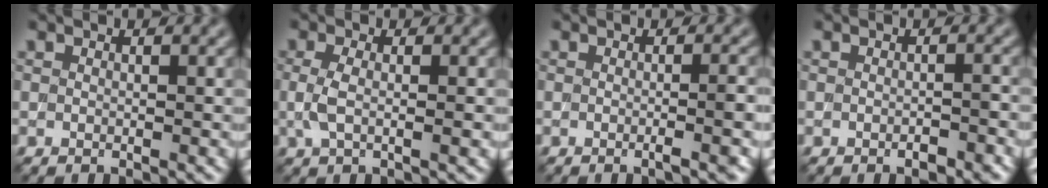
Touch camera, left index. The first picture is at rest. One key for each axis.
{"total": 2.2, "fx": -0.1, "fy": 0.8, "fz": 2.1, "tx": -0.049, "ty": -0.002, "tz": -0.004}
{"total": 3.4, "fx": -0.4, "fy": 1.3, "fz": 3.1, "tx": -0.010, "ty": 0.010, "tz": -0.011}
{"total": 1.3, "fx": -0.8, "fy": 0.3, "fz": 1.0, "tx": -0.013, "ty": 0.000, "tz": -0.012}